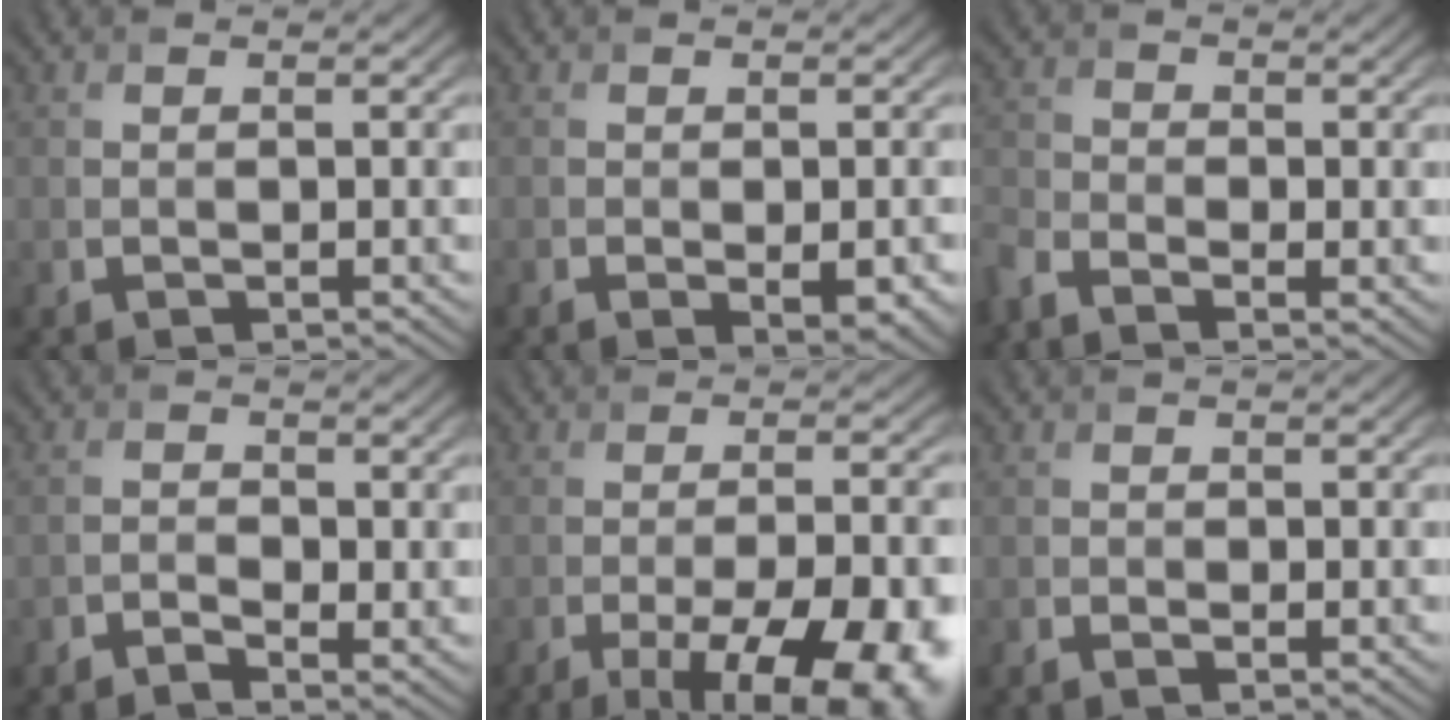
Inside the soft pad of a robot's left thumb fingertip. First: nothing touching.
{"total": 2.9, "force": [-1.2, 1.3, 2.2], "torque": [-0.042, -0.014, -0.014]}
{"total": 4.2, "force": [-2.7, 2.1, 2.4], "torque": [-0.064, -0.009, -0.069]}
{"total": 2.2, "force": [-1.2, 1.1, 1.4], "torque": [-0.030, -0.004, -0.024]}
{"total": 15.8, "force": [-9.1, 5.3, 11.8], "torque": [-0.152, -0.019, -0.114]}
{"total": 1.0, "force": [-0.4, 0.7, 0.6], "torque": [-0.018, -0.003, -0.005]}